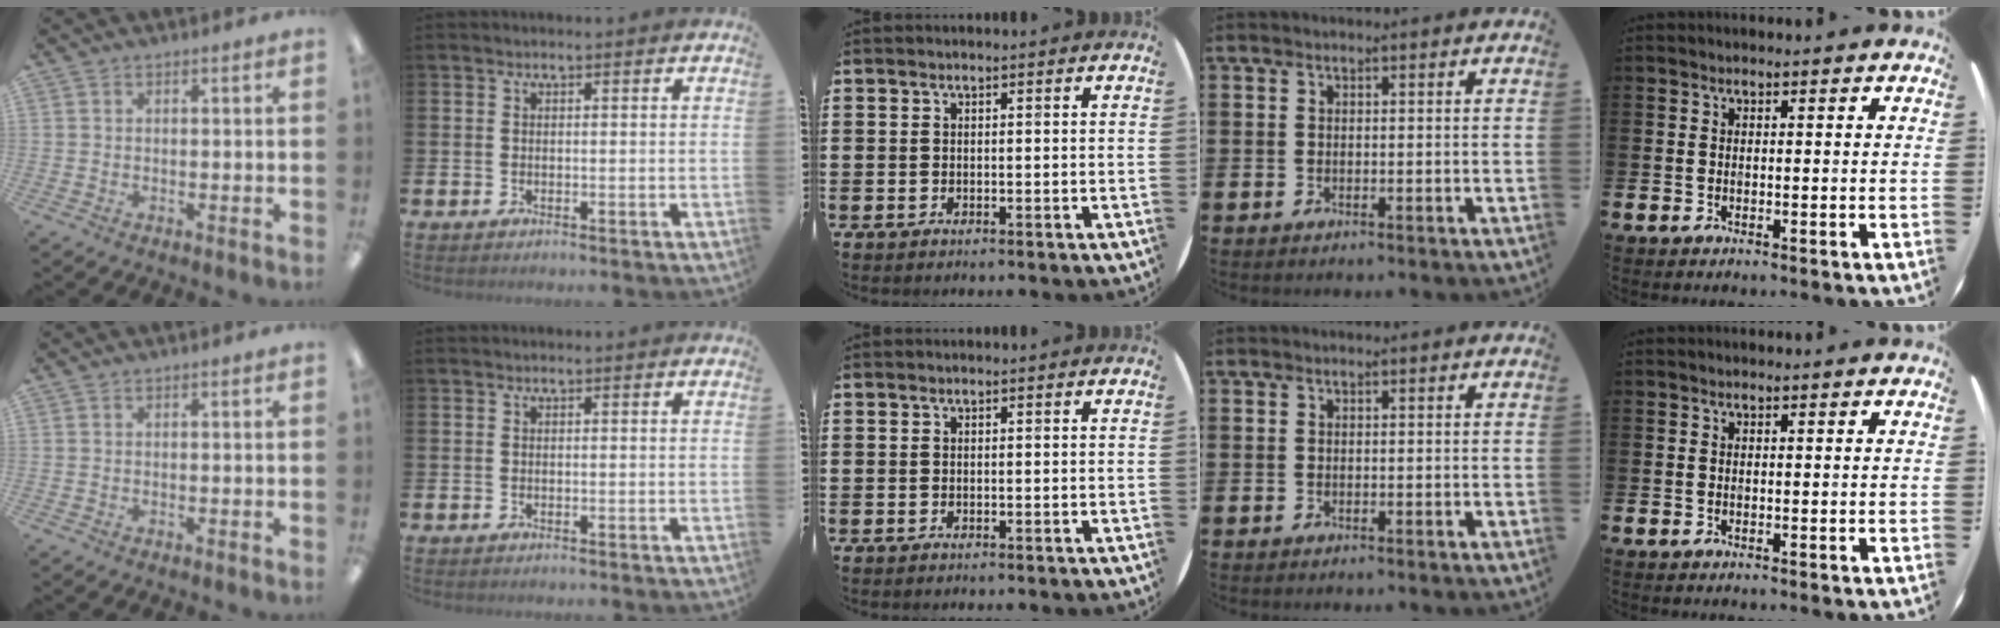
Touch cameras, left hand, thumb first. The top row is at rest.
{}